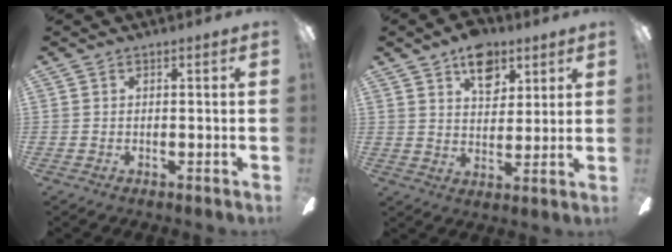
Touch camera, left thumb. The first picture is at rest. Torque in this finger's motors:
{"motor_torque": [0.71, 0.50, 0.56, -0.51, 0.01]}